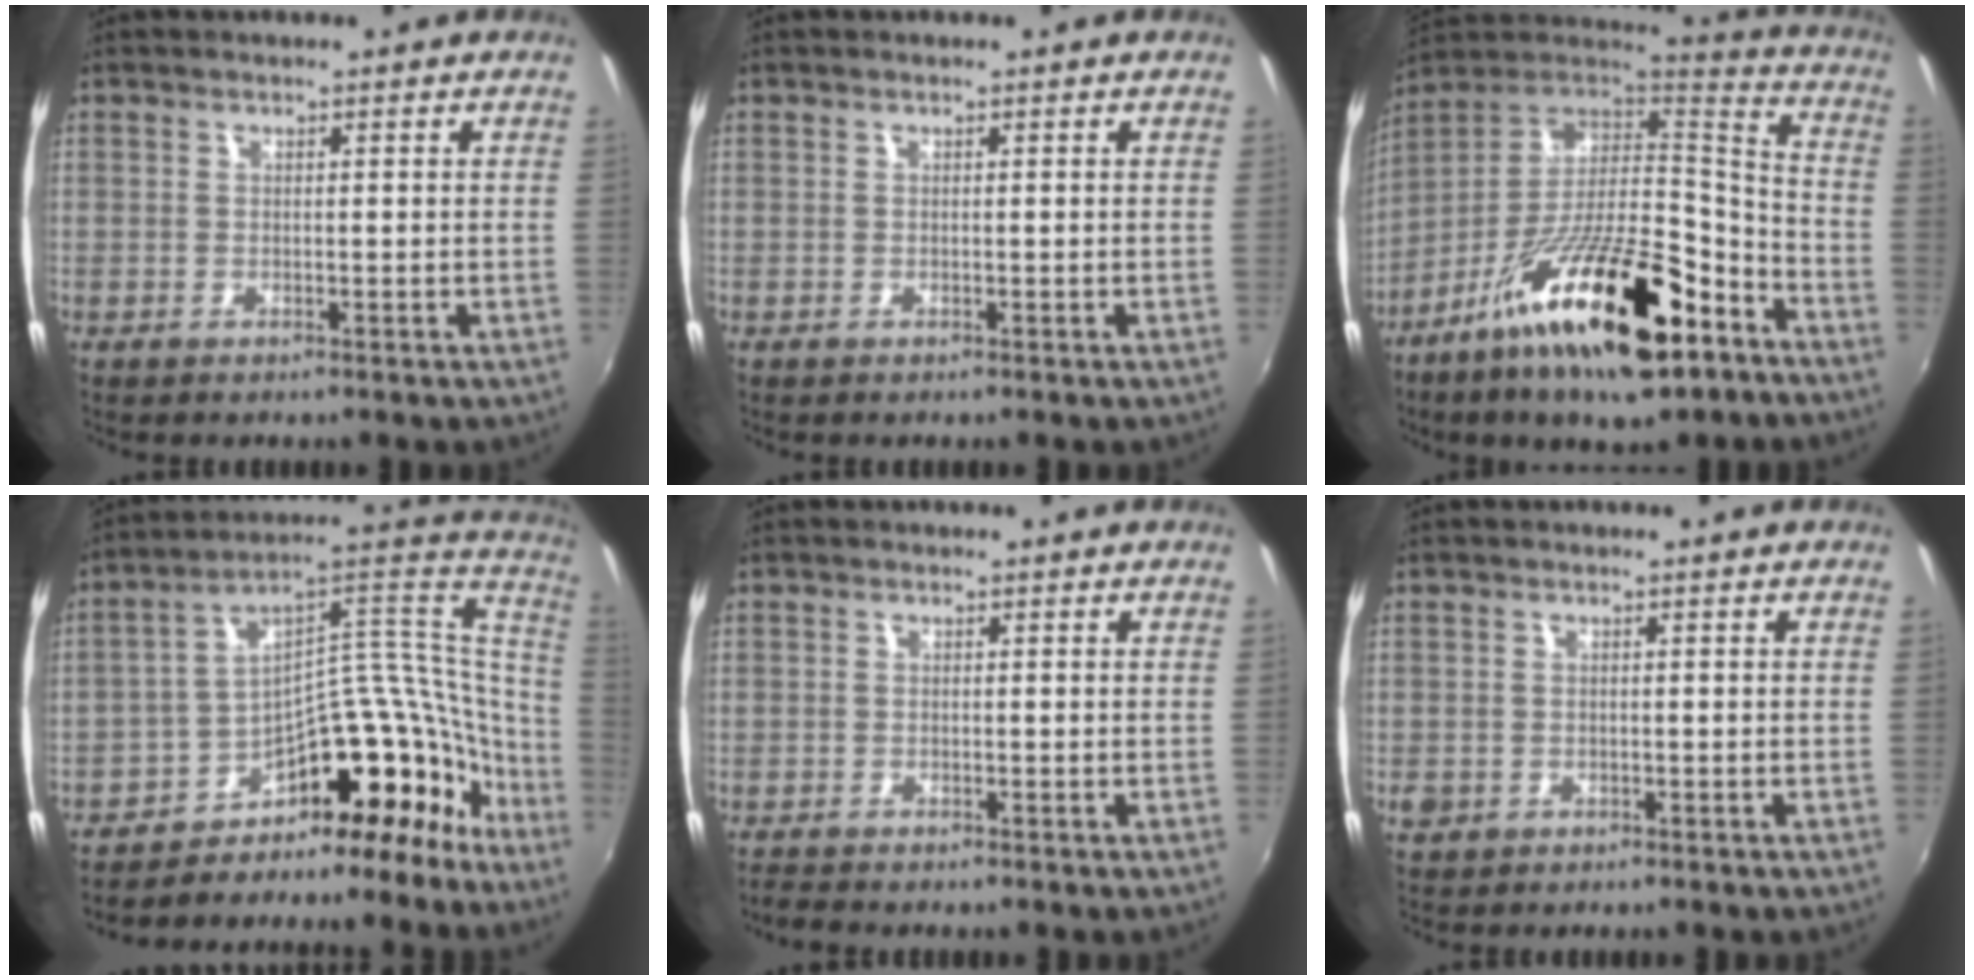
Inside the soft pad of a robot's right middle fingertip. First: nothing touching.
{"total": 0.0}
{"total": 24.7, "force": [-13.1, 8.5, 19.1], "torque": [-0.330, -0.013, -0.222]}
{"total": 24.8, "force": [-18.9, 12.5, 9.9], "torque": [-0.125, 0.089, -0.281]}
{"total": 1.5, "force": [-1.3, 0.7, 0.0], "torque": [-0.006, -0.002, -0.028]}
{"total": 2.1, "force": [-0.7, 1.8, 0.8], "torque": [-0.017, -0.003, -0.013]}